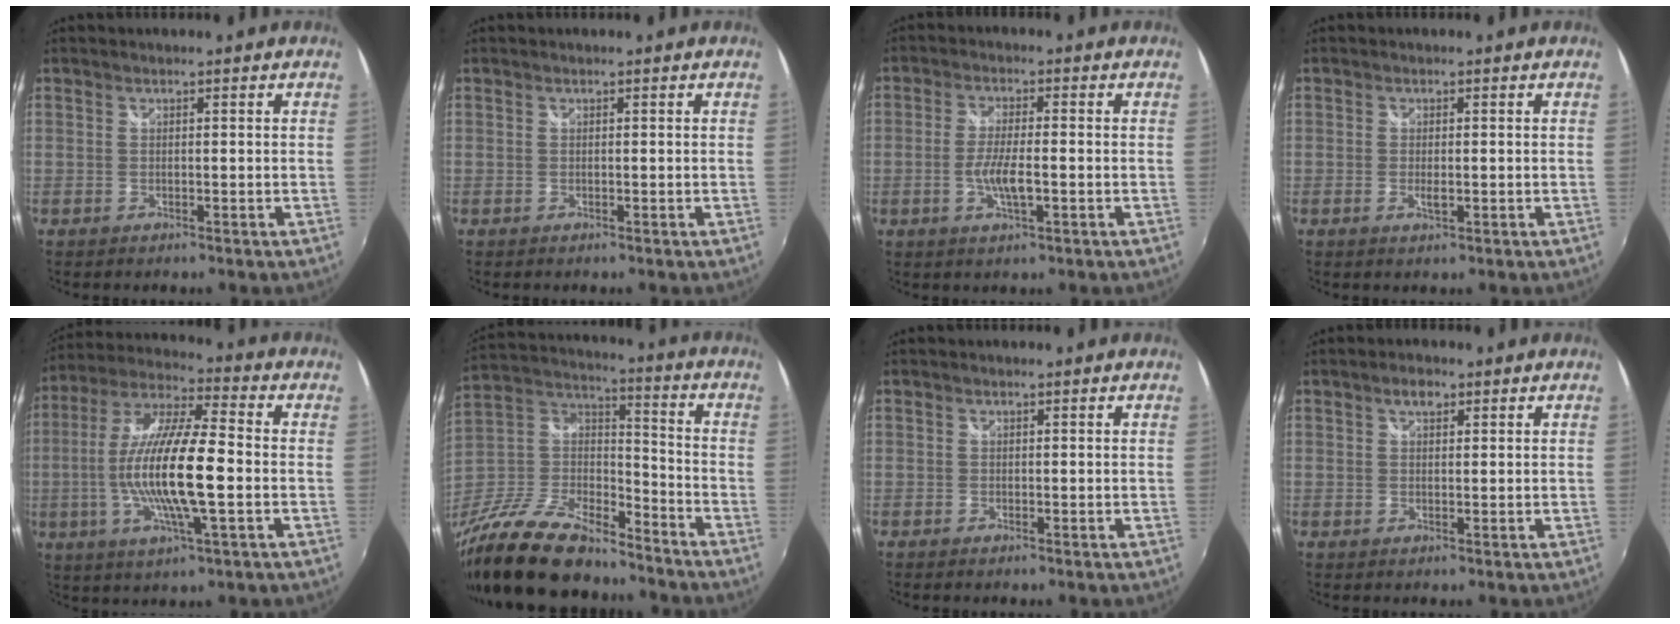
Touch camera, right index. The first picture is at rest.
{"total": 0.0}
{"total": 5.7, "force": [-1.5, 1.2, 5.3], "torque": [-0.107, -0.006, -0.028]}
{"total": 1.7, "force": [-0.4, 0.8, 1.5], "torque": [-0.028, -0.005, -0.006]}
{"total": 17.2, "force": [-2.7, 2.9, 16.8], "torque": [-0.322, -0.007, -0.052]}
{"total": 22.5, "force": [-16.8, 8.8, 12.1], "torque": [-0.261, -0.010, -0.291]}
{"total": 0.5, "force": [-0.3, 0.4, -0.1], "torque": [-0.001, -0.001, -0.006]}
{"total": 2.2, "force": [1.1, 1.2, 1.4], "torque": [-0.021, 0.007, 0.018]}